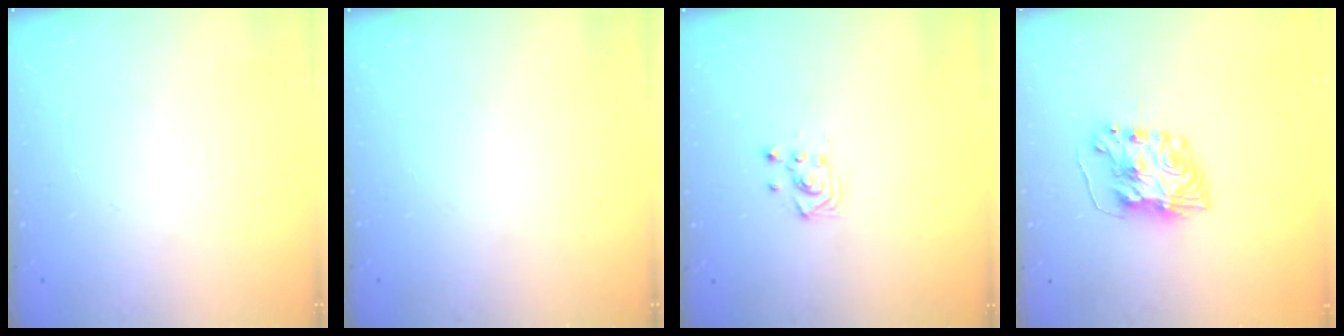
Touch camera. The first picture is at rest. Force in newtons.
{"total": 0.0}
{"total": 3.0, "press": 3.0, "slide": 0.5}
{"total": 8.2, "press": 8.2, "slide": 0.6}